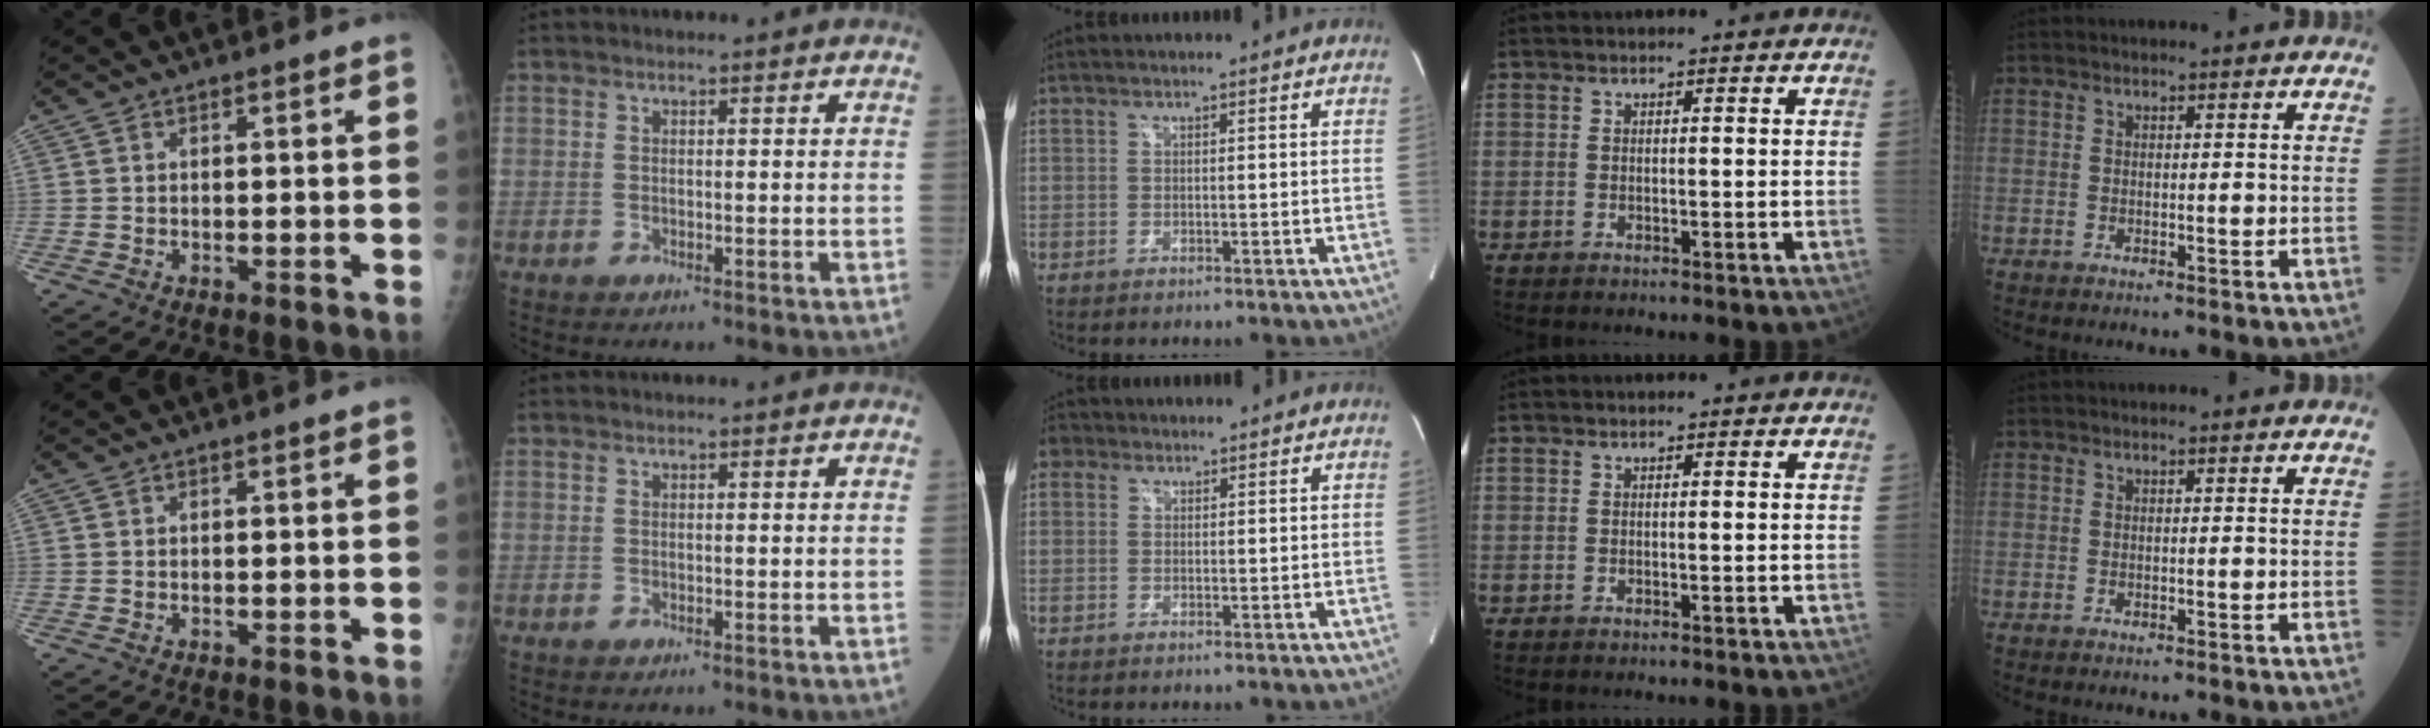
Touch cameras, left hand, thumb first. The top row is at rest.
{"middle": {"total": 2.1, "force": [0.9, 1.8, 0.4], "torque": [-0.003, 0.010, 0.011]}}